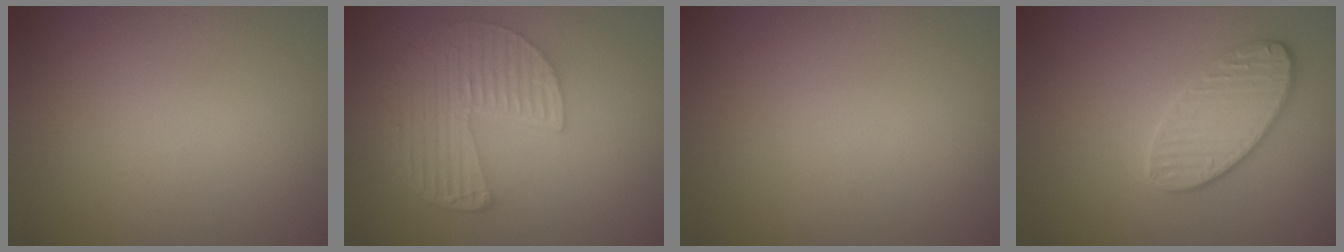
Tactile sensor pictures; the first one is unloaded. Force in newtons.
{"total": 5.5, "press": 4.1, "slide": 3.6}
{"total": 0.0}
{"total": 3.5, "press": 3.4, "slide": 1.1}